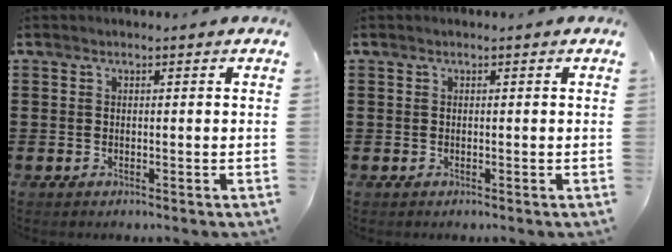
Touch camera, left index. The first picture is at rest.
{"total": 0.0}